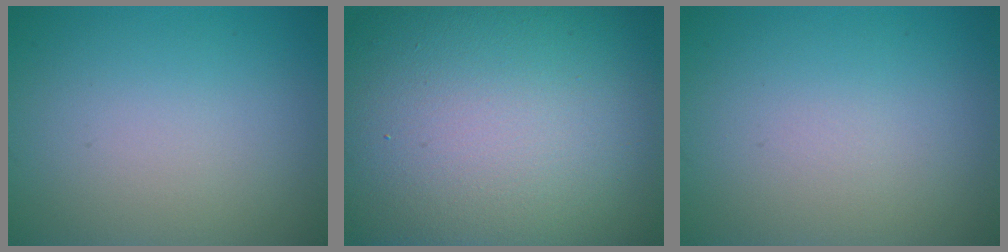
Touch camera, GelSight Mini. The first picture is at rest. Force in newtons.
{"total": 21.4, "press": 21.3, "slide": 0.6}
{"total": 0.0}